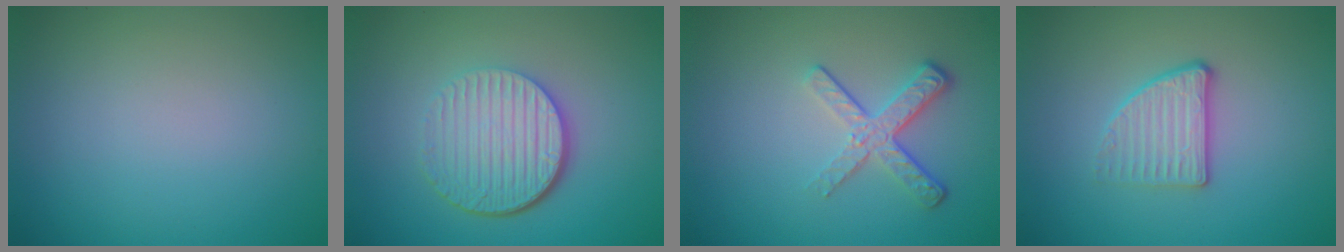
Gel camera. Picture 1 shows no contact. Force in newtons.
{"total": 6.0, "press": 4.2, "slide": 4.3}
{"total": 3.5, "press": 2.6, "slide": 2.4}
{"total": 2.7, "press": 2.4, "slide": 1.2}